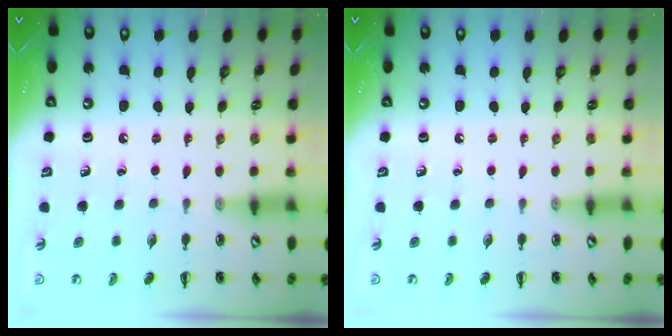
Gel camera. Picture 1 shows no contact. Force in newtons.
{"total": 0.0}